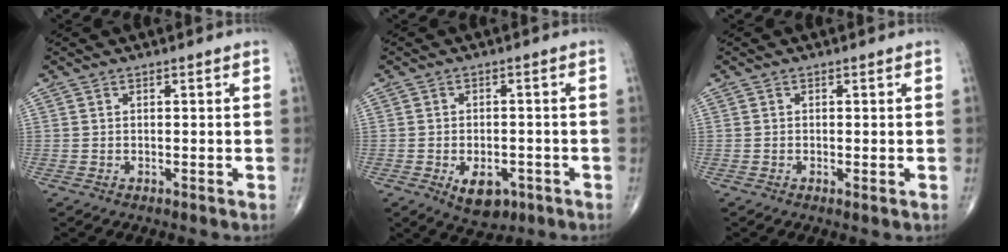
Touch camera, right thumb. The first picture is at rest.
{"total": 6.6, "force": [-2.8, 3.9, 4.5], "torque": [-0.058, 0.008, -0.031]}
{"total": 0.7, "force": [-0.2, 0.2, 0.6], "torque": [-0.016, -0.004, -0.006]}